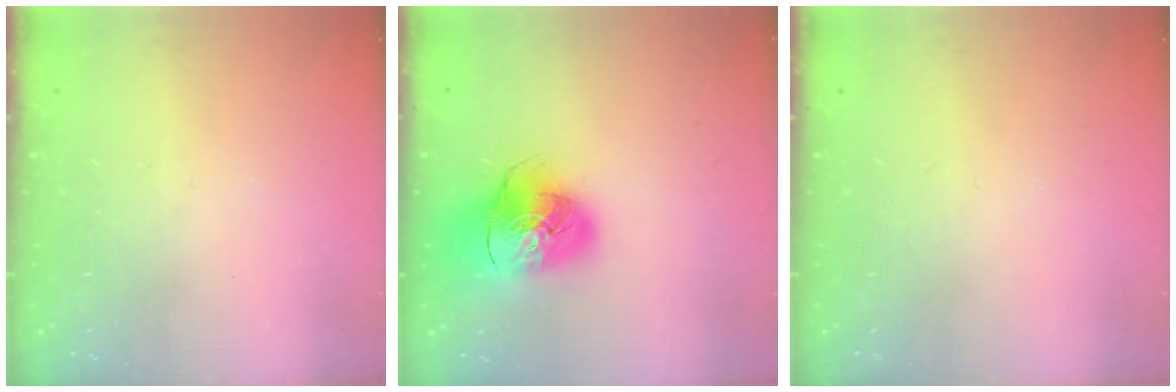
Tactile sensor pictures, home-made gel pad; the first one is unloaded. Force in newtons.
{"total": 14.9, "press": 14.7, "slide": 2.1}
{"total": 0.0}